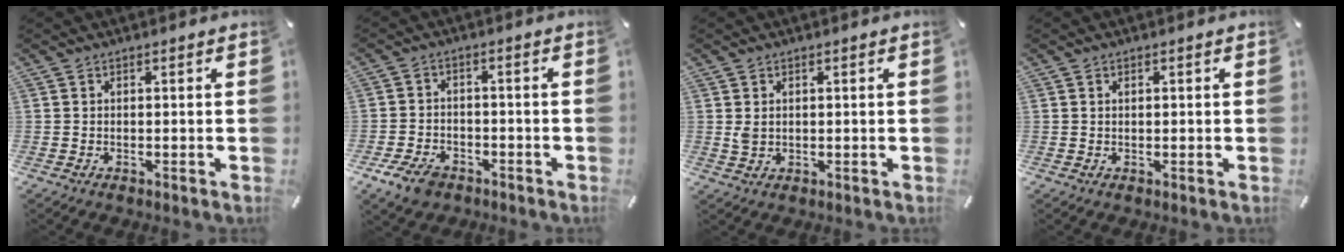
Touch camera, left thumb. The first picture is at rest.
{"total": 6.4, "force": [-4.0, 4.0, 3.0], "torque": [-0.068, 0.018, -0.075]}
{"total": 1.8, "force": [0.6, 1.4, 0.9], "torque": [-0.021, 0.003, 0.011]}
{"total": 0.6, "force": [0.2, 0.3, 0.4], "torque": [-0.009, 0.002, 0.003]}